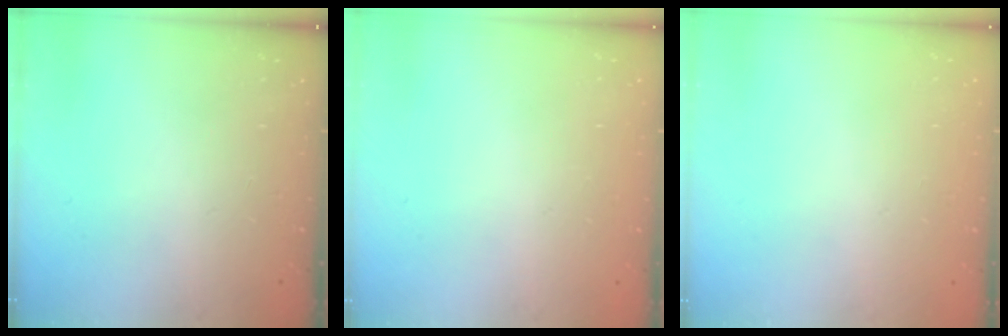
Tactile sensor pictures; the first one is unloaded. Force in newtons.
{"total": 0.0}
{"total": 0.0}